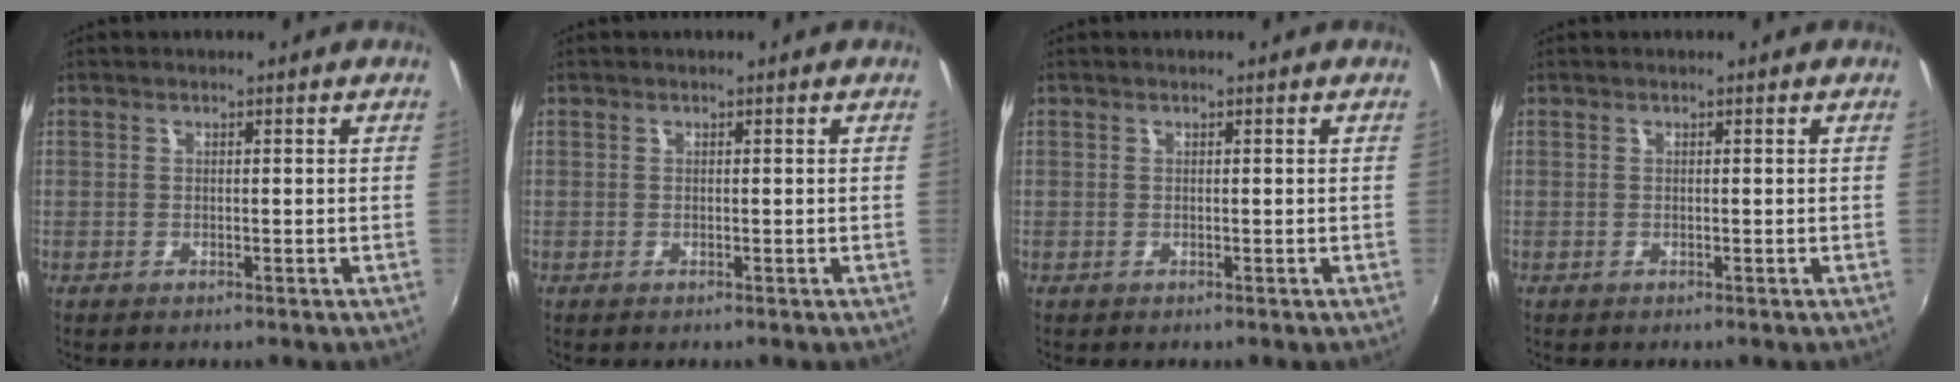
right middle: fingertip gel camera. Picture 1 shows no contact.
{"total": 0.0}
{"total": 0.0}
{"total": 0.0}